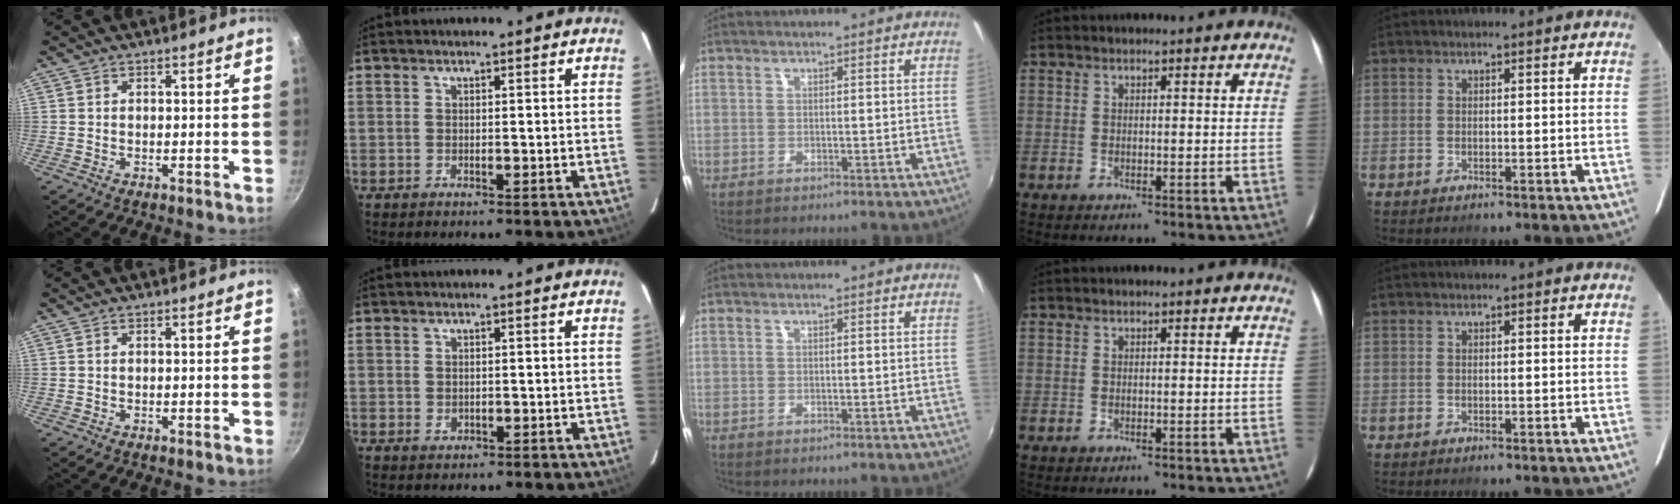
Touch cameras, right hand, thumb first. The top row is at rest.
{"index": {"total": 0.9, "force": [0.1, 0.8, 0.4], "torque": [-0.006, 0.001, 0.003]}}